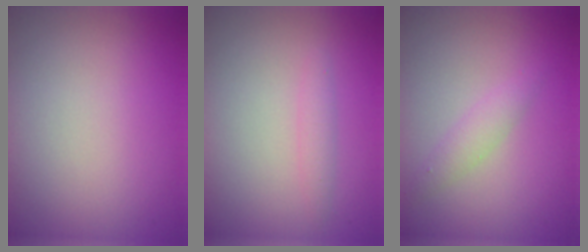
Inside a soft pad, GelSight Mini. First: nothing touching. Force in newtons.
{"total": 1.1, "press": 1.1, "slide": 0.0}
{"total": 1.6, "press": 1.6, "slide": 0.1}